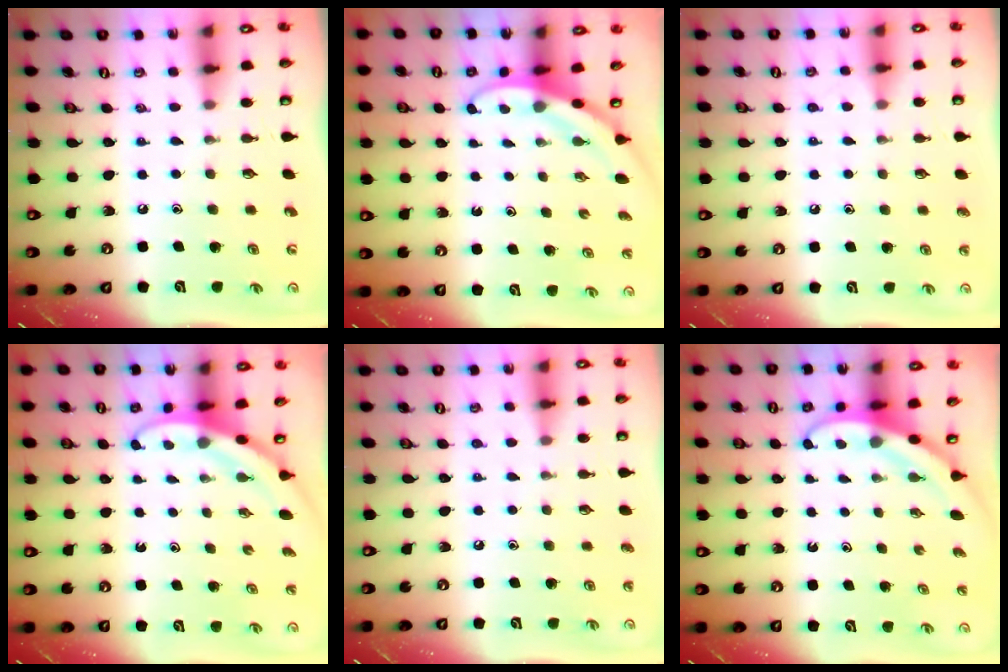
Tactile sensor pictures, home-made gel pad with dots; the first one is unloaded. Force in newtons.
{"total": 2.9, "press": 2.9, "slide": 0.1}
{"total": 3.0, "press": 3.0, "slide": 0.3}
{"total": 2.9, "press": 2.9, "slide": 0.1}
{"total": 2.4, "press": 2.4, "slide": 0.2}
{"total": 3.8, "press": 3.8, "slide": 0.4}